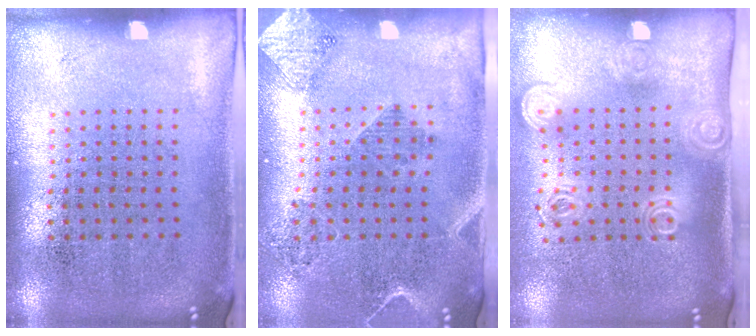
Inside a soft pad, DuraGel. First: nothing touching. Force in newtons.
{"total": 1.9, "press": 1.6, "slide": 0.9}
{"total": 2.0, "press": 1.4, "slide": 1.4}